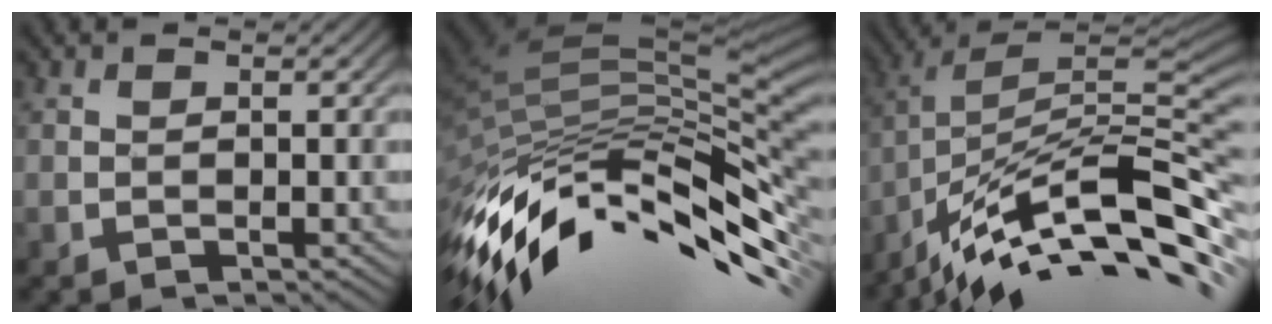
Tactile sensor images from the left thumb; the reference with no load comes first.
{"total": 16.1, "force": [-6.3, 6.0, 13.5], "torque": [-0.298, -0.016, -0.103]}
{"total": 14.2, "force": [-8.5, 3.3, 10.8], "torque": [-0.217, 0.016, -0.145]}